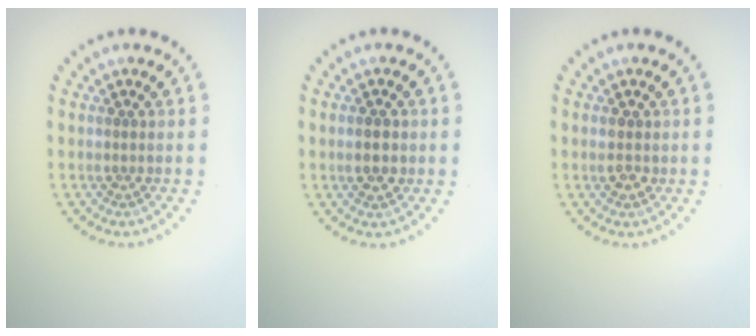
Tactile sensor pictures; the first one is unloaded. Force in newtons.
{"total": 2.5, "press": 2.5, "slide": 0.1}
{"total": 1.6, "press": 1.5, "slide": 0.3}